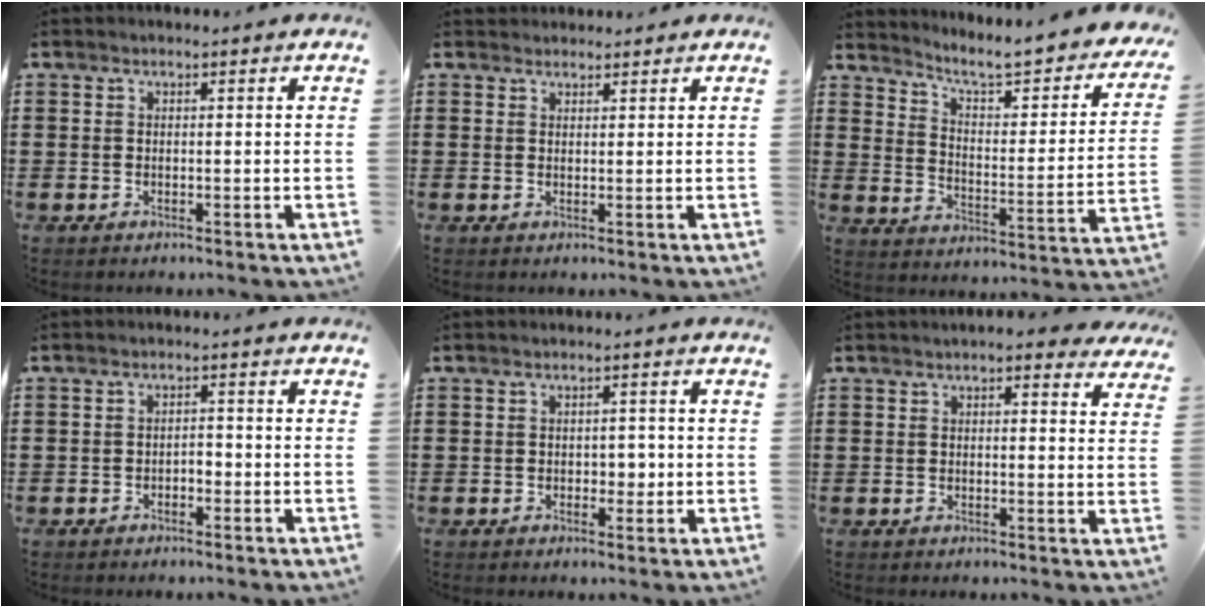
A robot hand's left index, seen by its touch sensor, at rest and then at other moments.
{"total": 1.6, "force": [1.4, 0.6, -0.2], "torque": [-0.001, 0.002, 0.030]}
{"total": 5.0, "force": [4.3, 0.3, 2.6], "torque": [-0.066, -0.041, 0.059]}
{"total": 1.4, "force": [-0.8, 0.6, 0.8], "torque": [-0.021, 0.000, -0.019]}
{"total": 2.2, "force": [-0.2, 1.5, 1.6], "torque": [-0.025, 0.002, -0.008]}
{"total": 3.2, "force": [2.7, 0.4, 1.7], "torque": [-0.033, -0.006, 0.046]}